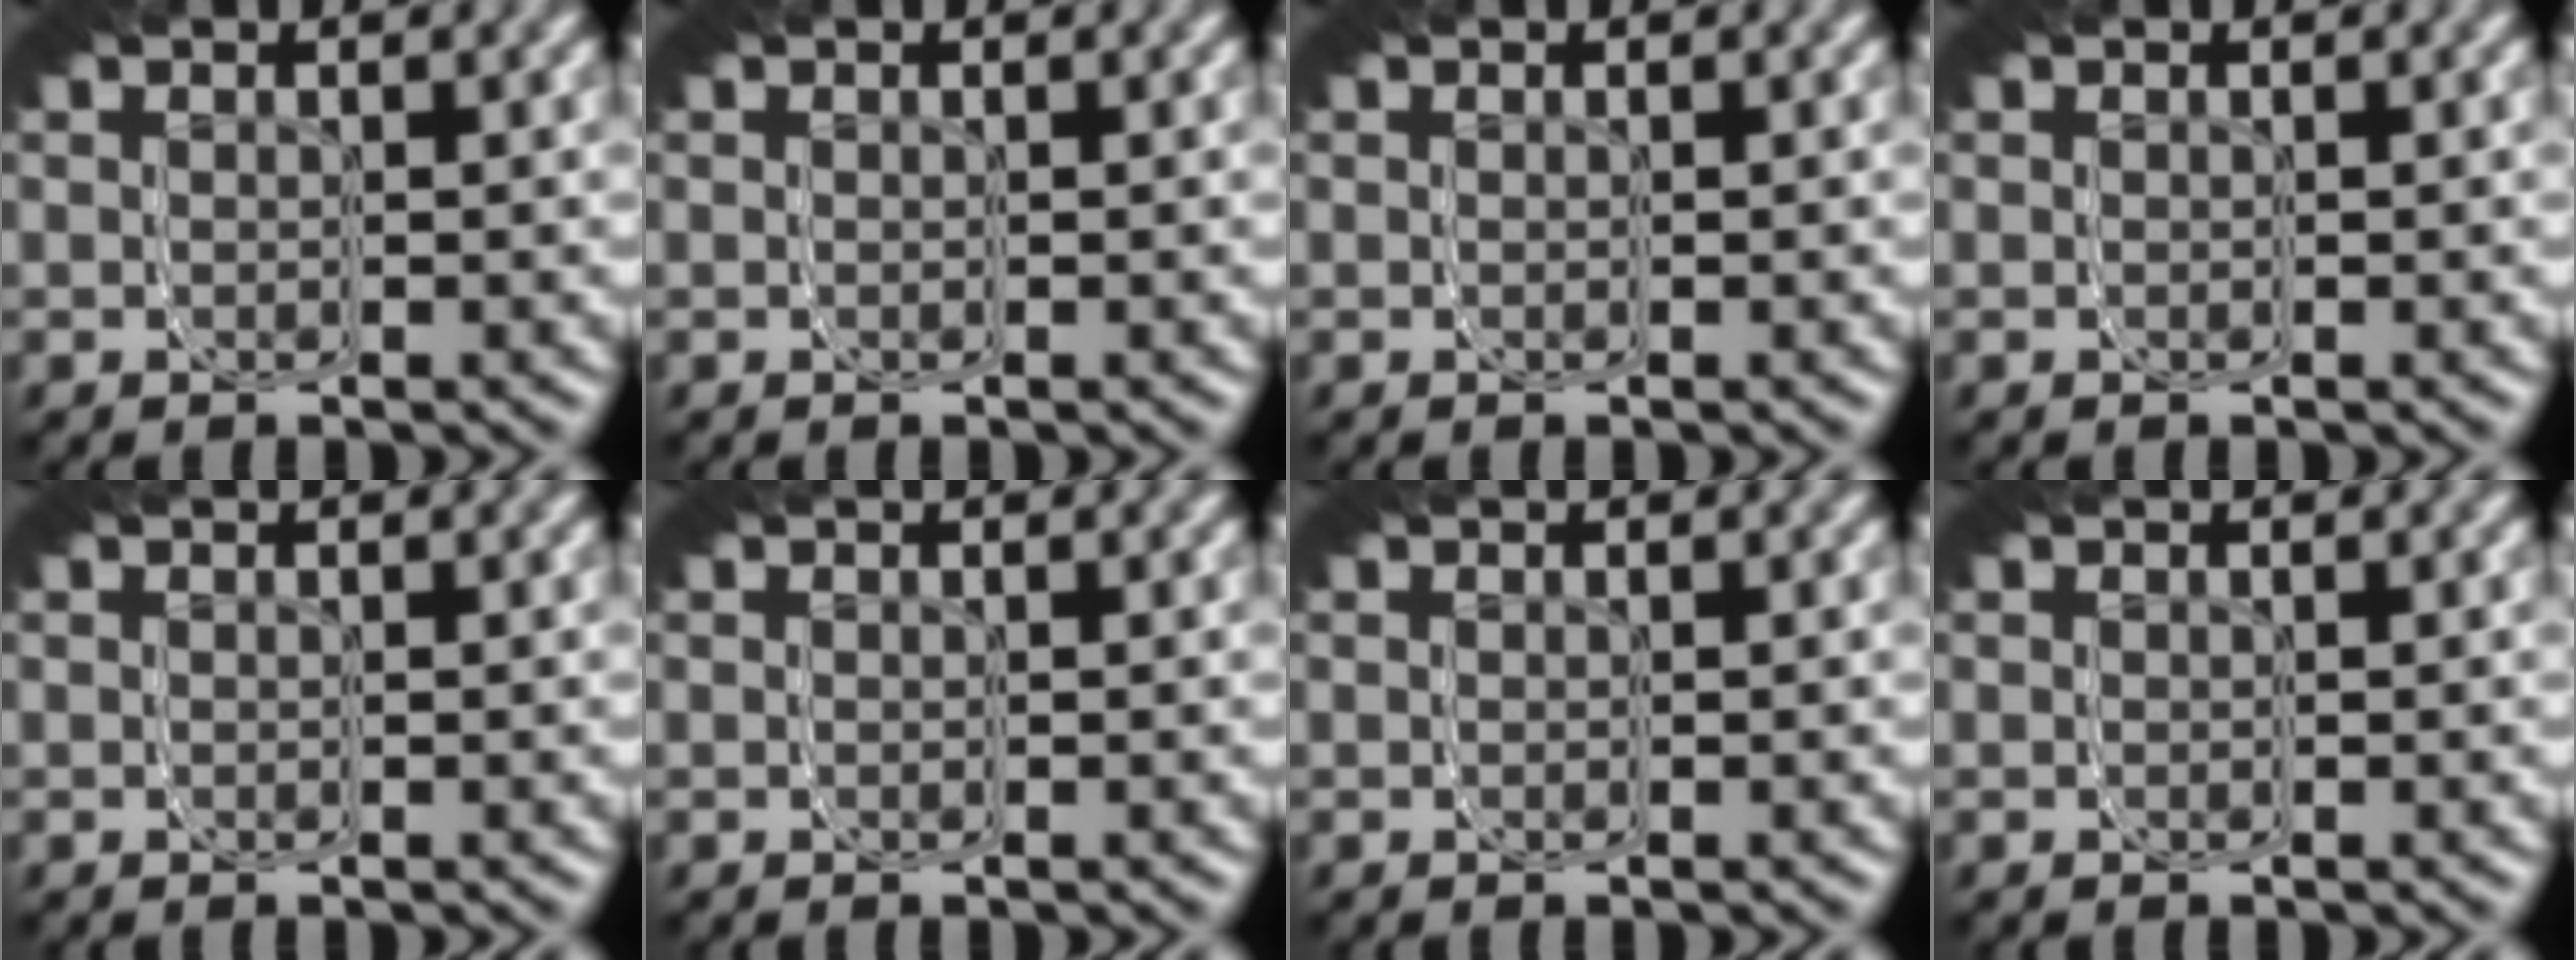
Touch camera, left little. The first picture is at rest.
{"total": 0.0}
{"total": 0.0}
{"total": 0.0}
{"total": 0.0}
{"total": 0.0}
{"total": 0.0}
{"total": 0.0}